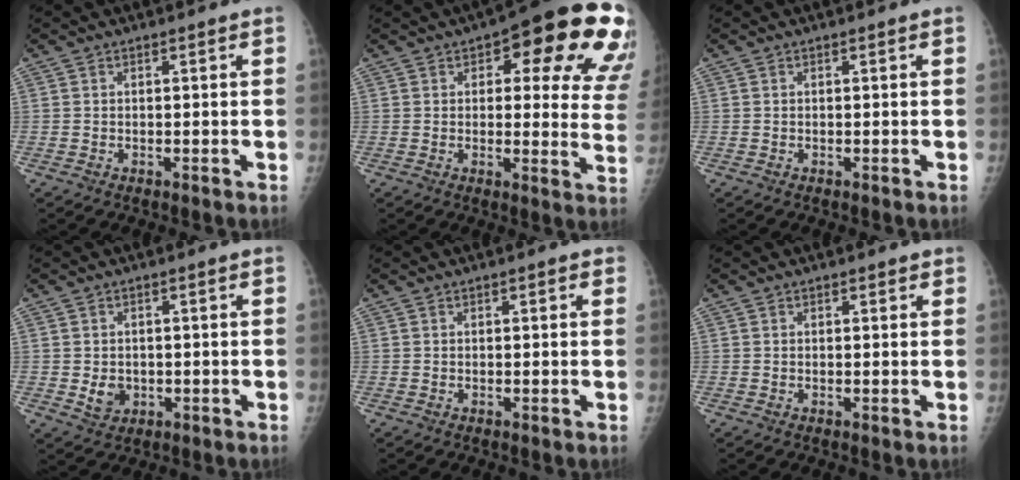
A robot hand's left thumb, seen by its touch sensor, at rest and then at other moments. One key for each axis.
{"total": 21.3, "fx": 9.8, "fy": 8.3, "fz": 16.9, "tx": -0.161, "ty": -0.020, "tz": 0.110}
{"total": 0.0}
{"total": 3.4, "fx": -0.3, "fy": 2.9, "fz": 1.8, "tx": -0.016, "ty": -0.001, "tz": 0.004}
{"total": 1.4, "fx": 0.7, "fy": 0.6, "fz": 1.1, "tx": -0.011, "ty": 0.001, "tz": 0.006}
{"total": 1.0, "fx": 0.7, "fy": 0.5, "fz": 0.5, "tx": 0.001, "ty": -0.003, "tz": 0.005}